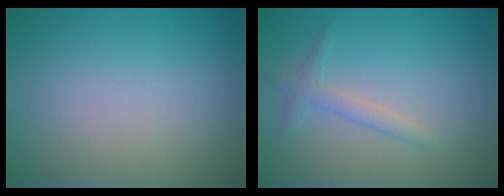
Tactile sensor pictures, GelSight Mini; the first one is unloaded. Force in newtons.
{"total": 1.6, "press": 1.6, "slide": 0.1}